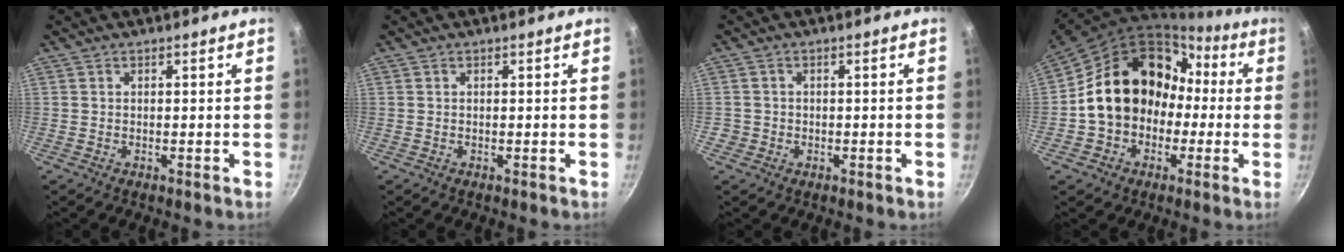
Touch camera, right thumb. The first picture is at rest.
{"total": 0.0}
{"total": 1.7, "force": [-0.5, 1.5, 0.3], "torque": [0.002, 0.010, -0.006]}
{"total": 19.0, "force": [-0.4, 15.4, 11.0], "torque": [-0.160, 0.074, -0.003]}